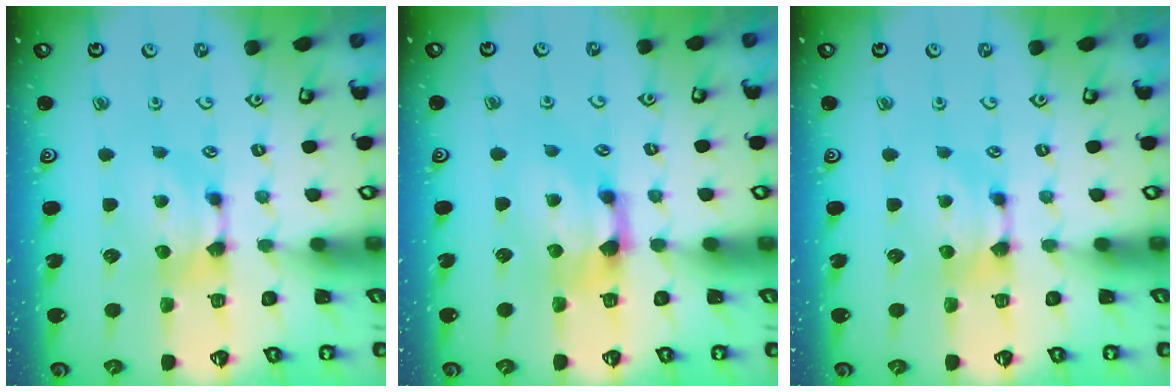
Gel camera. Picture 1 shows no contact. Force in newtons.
{"total": 1.5, "press": 0.7, "slide": 1.3}
{"total": 0.0}